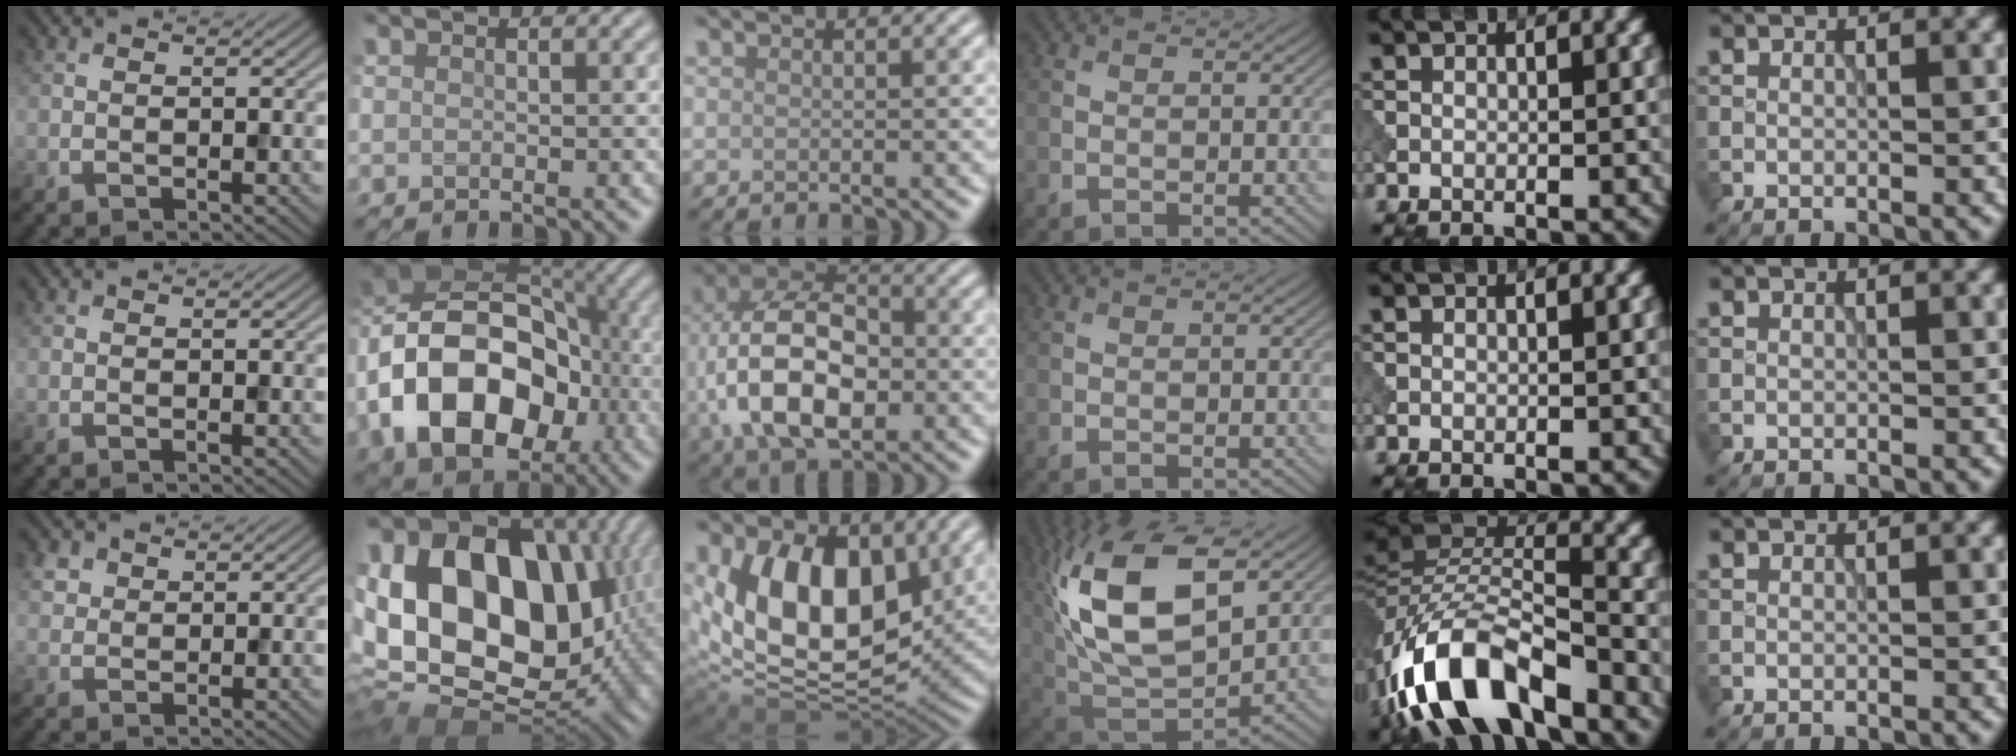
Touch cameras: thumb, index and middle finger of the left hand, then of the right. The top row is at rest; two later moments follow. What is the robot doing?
{"motion": "insert", "object": "peg toy"}